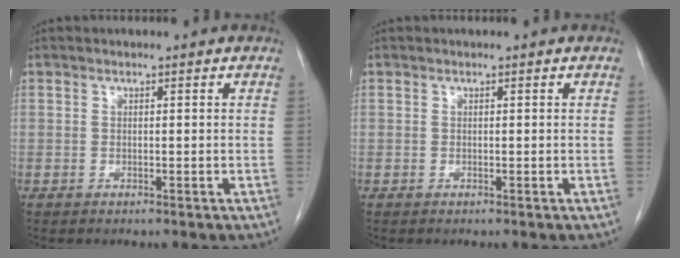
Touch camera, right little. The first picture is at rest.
{"total": 0.0}